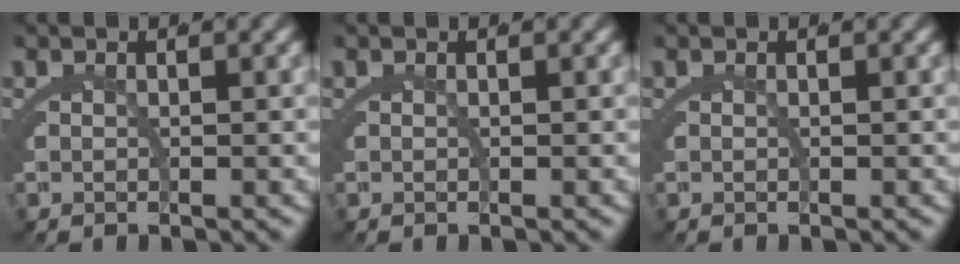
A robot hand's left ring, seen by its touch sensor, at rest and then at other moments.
{"total": 0.0}
{"total": 0.0}